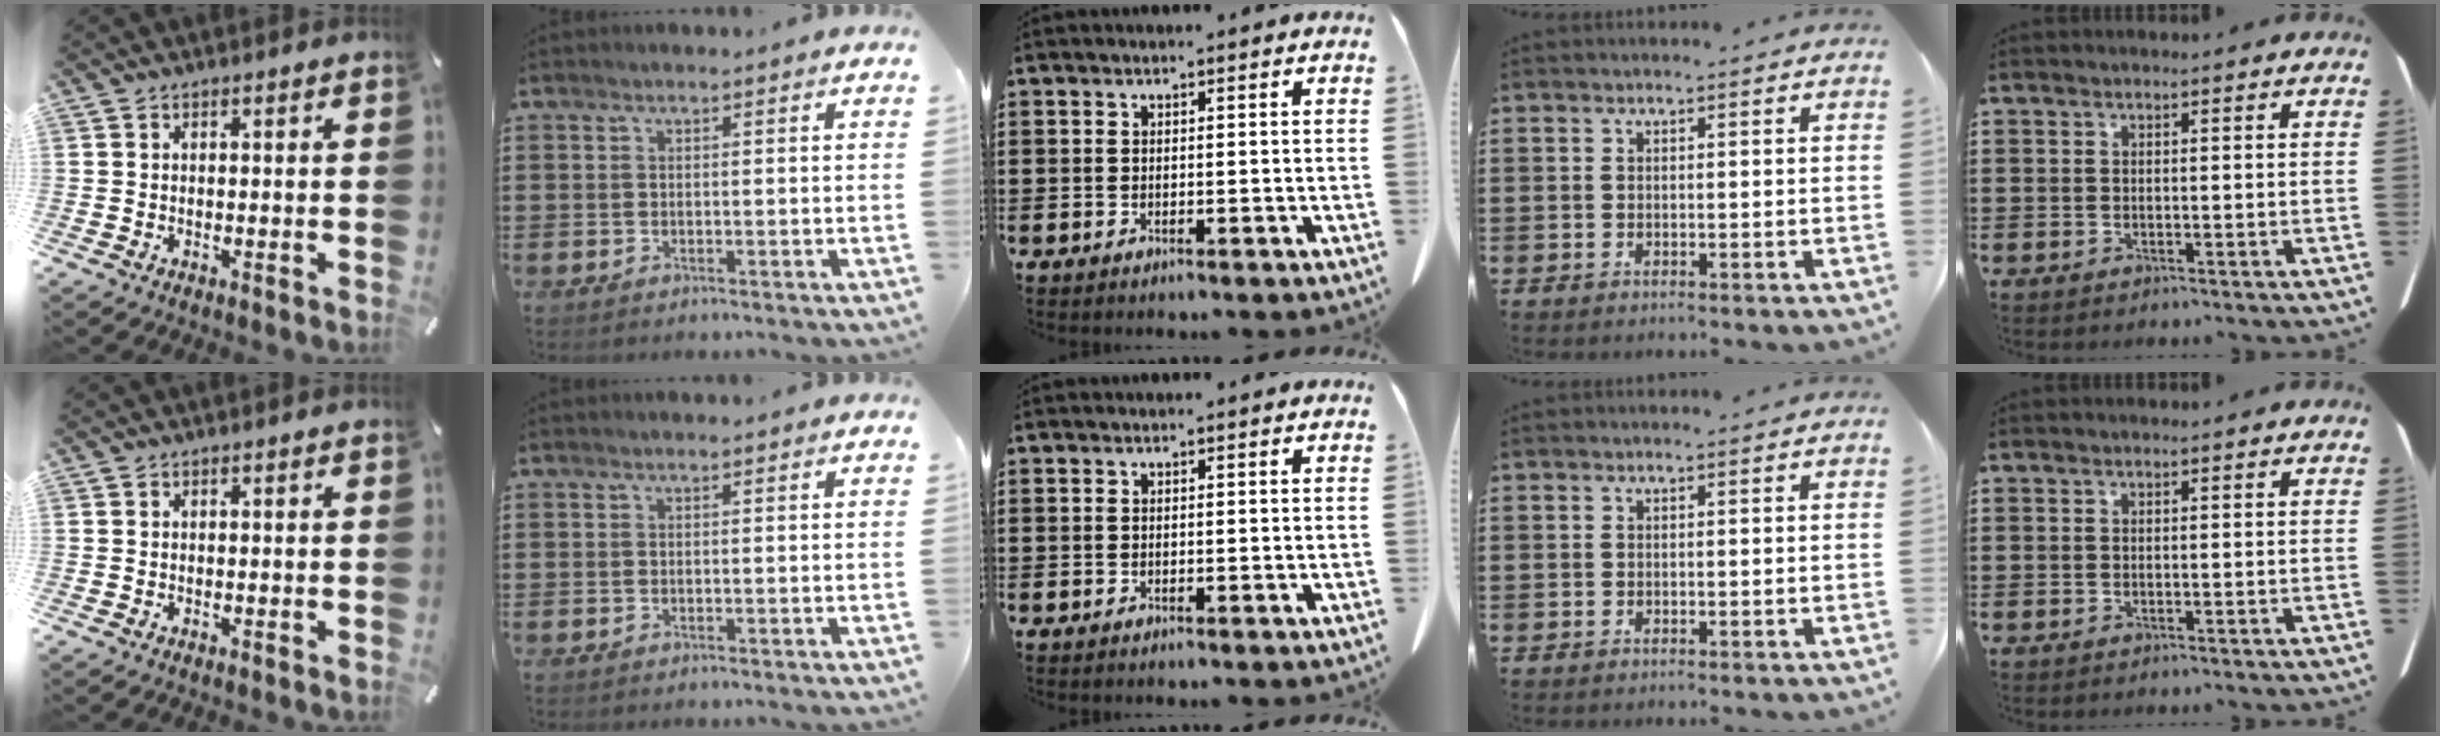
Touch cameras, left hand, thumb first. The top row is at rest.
{}